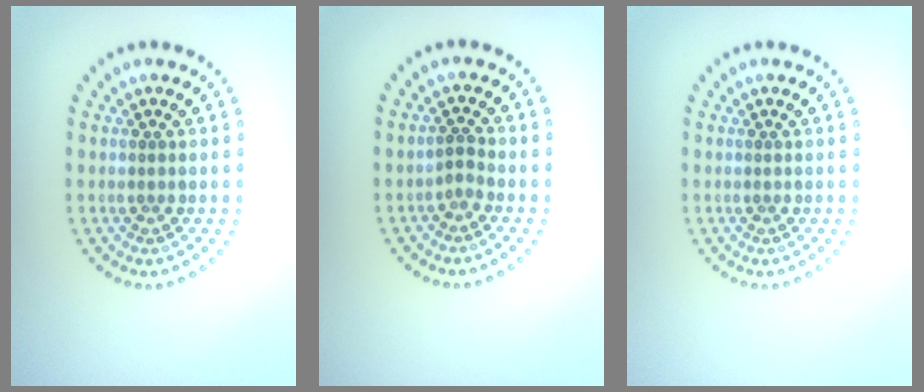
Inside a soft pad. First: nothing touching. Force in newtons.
{"total": 1.1, "press": 0.7, "slide": 0.8}
{"total": 0.0}